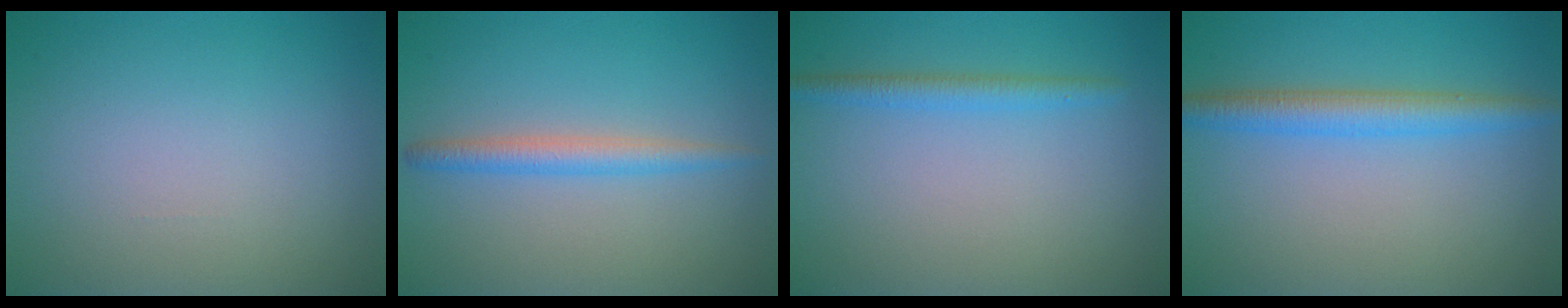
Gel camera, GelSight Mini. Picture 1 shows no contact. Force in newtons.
{"total": 2.3, "press": 2.3, "slide": 0.0}
{"total": 1.8, "press": 1.8, "slide": 0.0}
{"total": 3.5, "press": 3.5, "slide": 0.1}